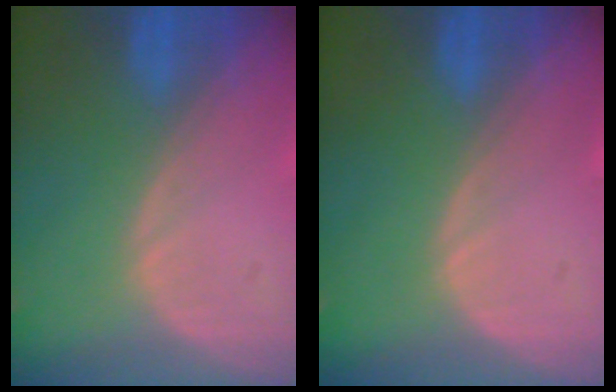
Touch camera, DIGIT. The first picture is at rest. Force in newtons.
{"total": 0.0}